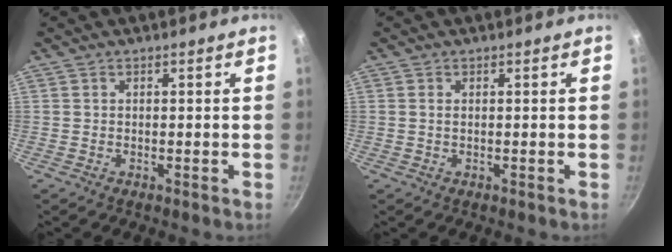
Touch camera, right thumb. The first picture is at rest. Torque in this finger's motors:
{"motor_torque": [-0.57, 0.47, 0.32, 0.23, 0.01]}